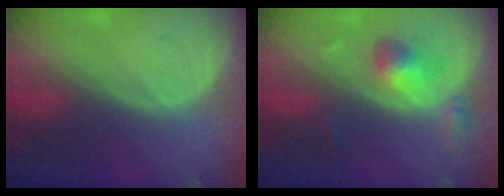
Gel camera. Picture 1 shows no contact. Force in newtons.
{"total": 4.4, "press": 4.4, "slide": 0.2}